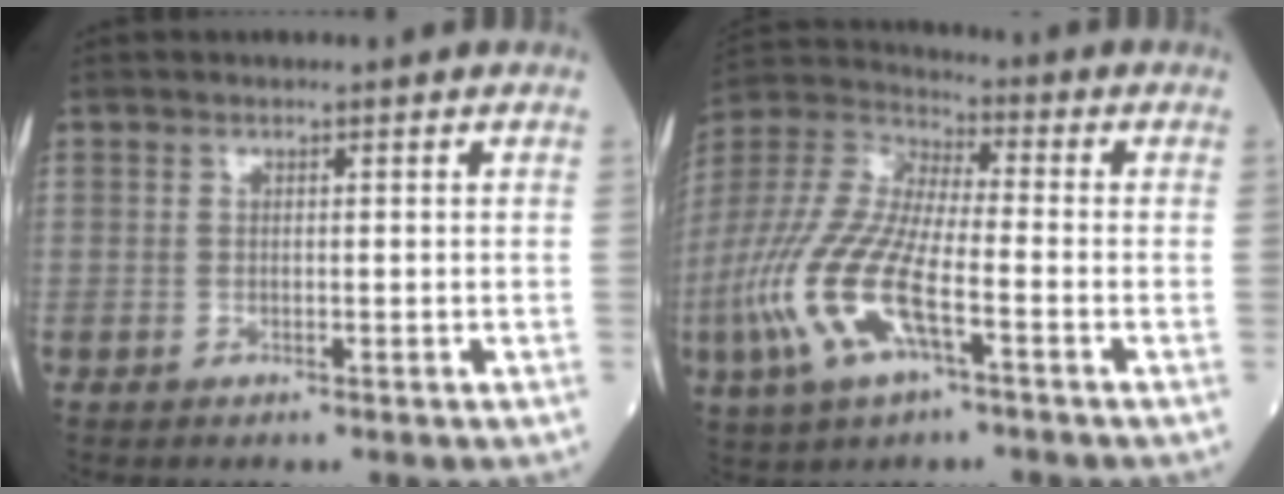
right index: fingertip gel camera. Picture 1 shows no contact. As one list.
[{"total": 15.5, "force": [-5.5, 4.6, 13.8], "torque": [-0.320, -0.013, -0.106]}]